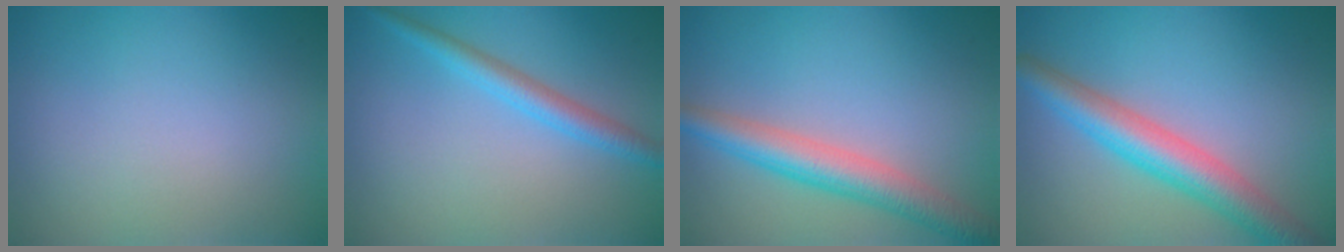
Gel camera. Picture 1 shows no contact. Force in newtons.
{"total": 2.6, "press": 2.6, "slide": 0.0}
{"total": 4.8, "press": 4.8, "slide": 0.2}
{"total": 5.6, "press": 5.6, "slide": 0.1}